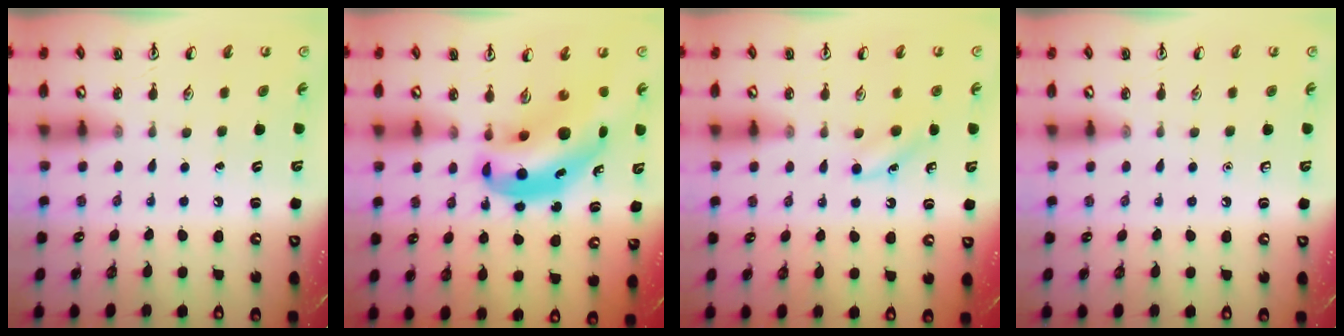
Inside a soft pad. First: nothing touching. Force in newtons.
{"total": 9.6, "press": 9.1, "slide": 2.9}
{"total": 3.8, "press": 3.5, "slide": 1.4}
{"total": 0.0}